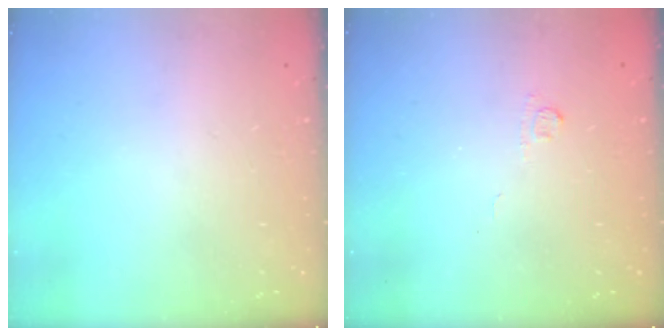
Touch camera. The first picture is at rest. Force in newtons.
{"total": 3.3, "press": 3.2, "slide": 1.0}